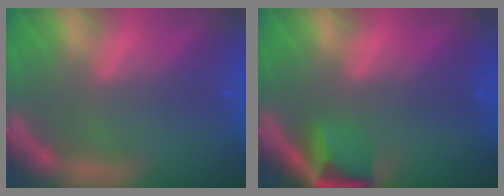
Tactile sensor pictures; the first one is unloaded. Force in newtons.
{"total": 3.9}